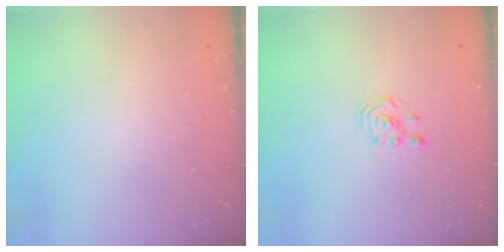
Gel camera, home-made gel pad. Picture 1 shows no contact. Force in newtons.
{"total": 3.9, "press": 3.8, "slide": 0.3}